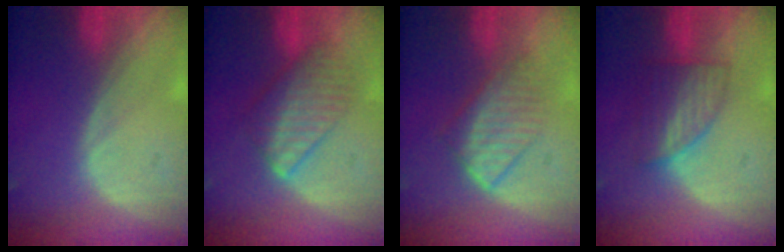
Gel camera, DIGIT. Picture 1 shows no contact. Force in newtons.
{"total": 6.6, "press": 6.6, "slide": 0.6}
{"total": 5.9, "press": 5.6, "slide": 1.7}
{"total": 5.9, "press": 5.7, "slide": 1.5}